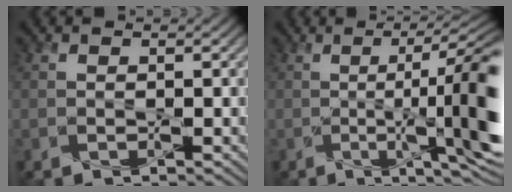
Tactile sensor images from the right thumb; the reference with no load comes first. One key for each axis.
{"total": 13.0, "fx": -0.8, "fy": 2.5, "fz": 12.7, "tx": -0.158, "ty": 0.005, "tz": -0.013}